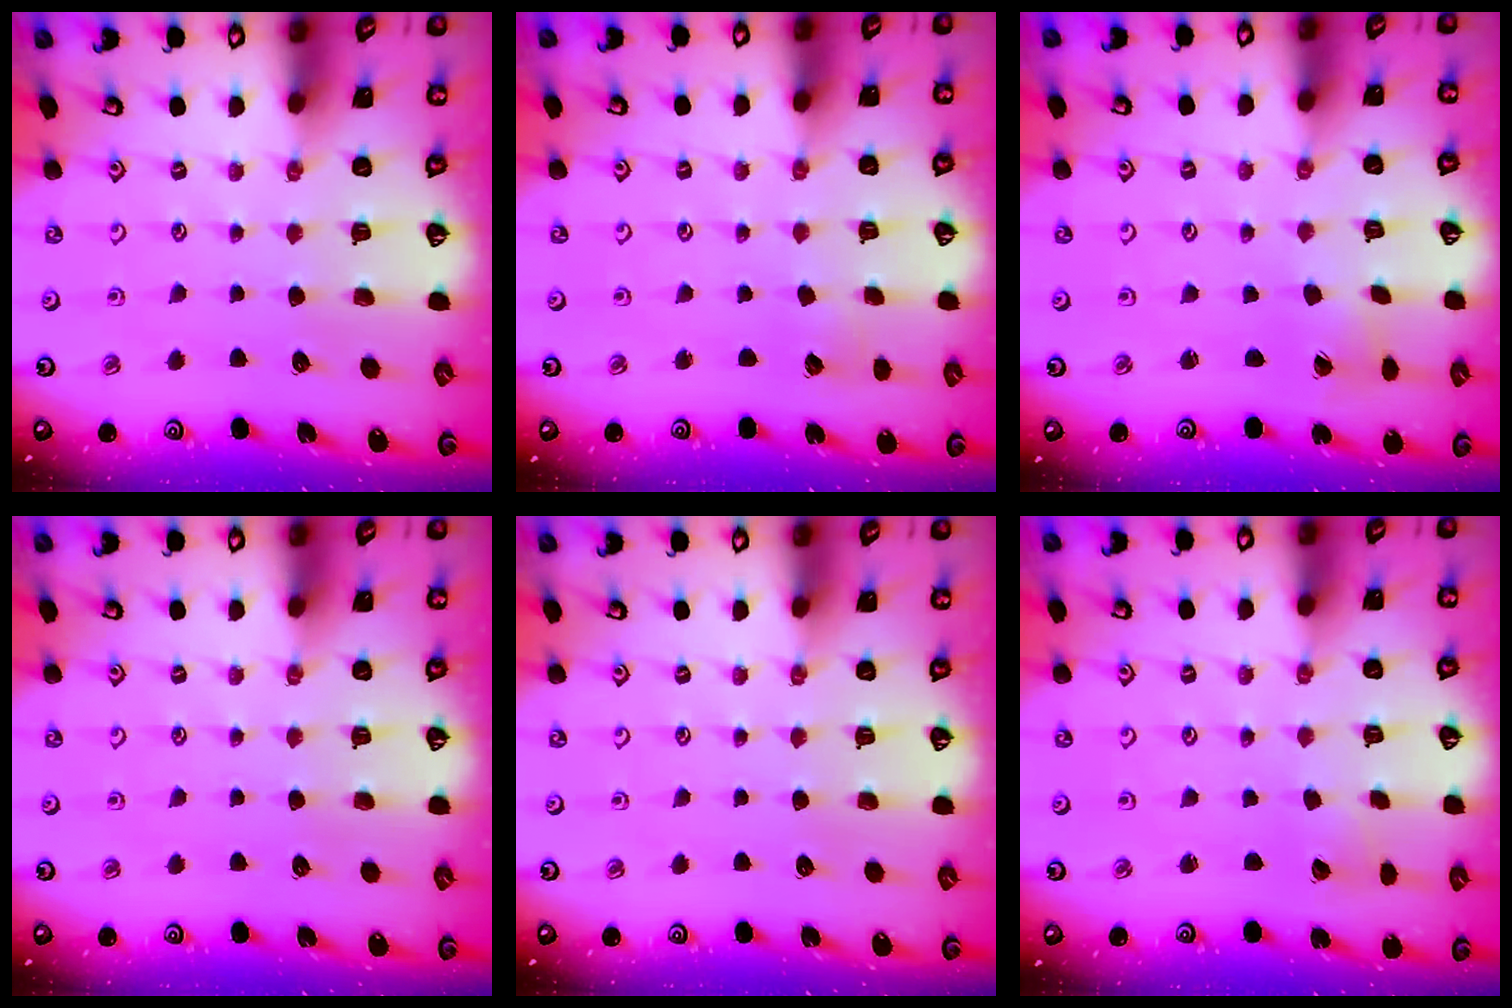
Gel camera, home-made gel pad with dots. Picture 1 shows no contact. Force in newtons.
{"total": 3.7, "press": 3.7, "slide": 0.3}
{"total": 1.6, "press": 1.6, "slide": 0.3}
{"total": 0.0}
{"total": 0.0}
{"total": 2.1, "press": 2.1, "slide": 0.1}